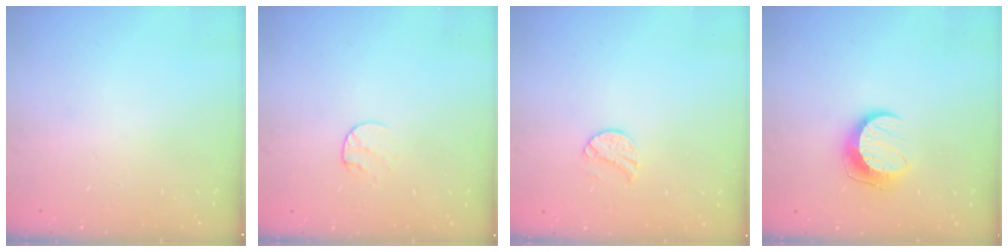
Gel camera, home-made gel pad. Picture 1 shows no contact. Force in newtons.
{"total": 5.3, "press": 5.3, "slide": 0.6}
{"total": 9.2, "press": 9.2, "slide": 0.6}
{"total": 10.0, "press": 10.0, "slide": 0.1}